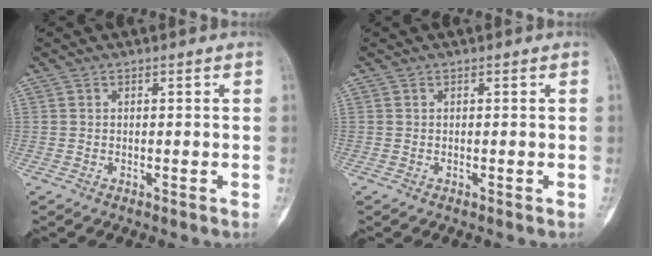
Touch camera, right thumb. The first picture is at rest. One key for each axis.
{"total": 0.0}